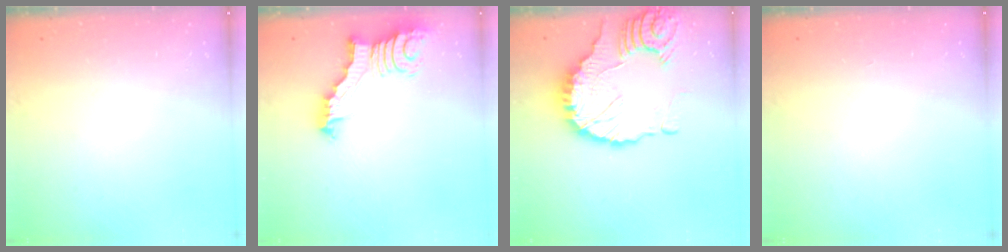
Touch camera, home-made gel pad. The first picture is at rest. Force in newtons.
{"total": 4.9, "press": 4.9, "slide": 0.4}
{"total": 16.8, "press": 16.8, "slide": 1.8}
{"total": 1.6, "press": 1.6, "slide": 0.2}